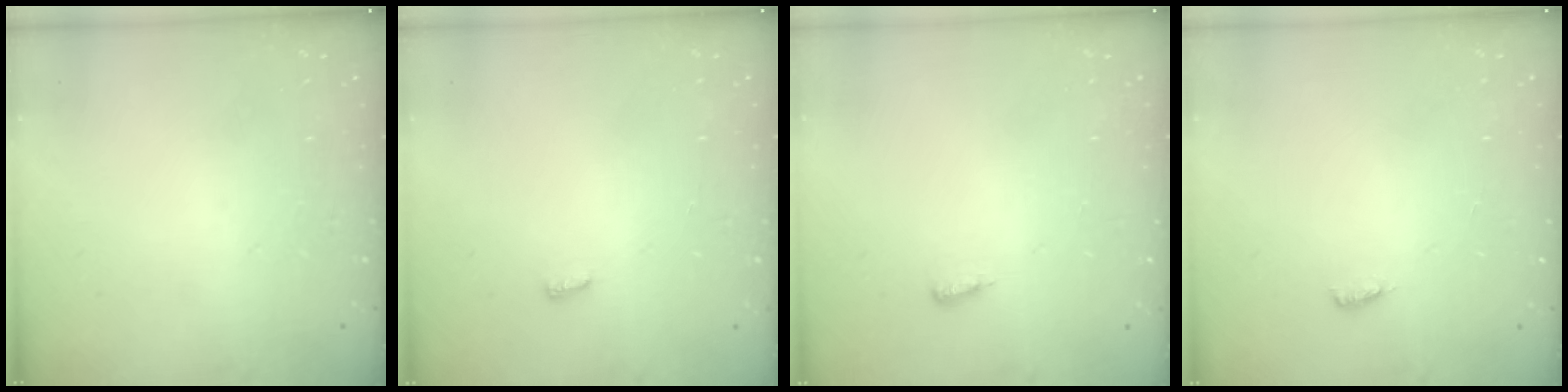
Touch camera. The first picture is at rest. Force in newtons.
{"total": 2.8, "press": 2.8, "slide": 0.5}
{"total": 3.6, "press": 2.7, "slide": 2.5}
{"total": 3.7, "press": 3.3, "slide": 1.7}